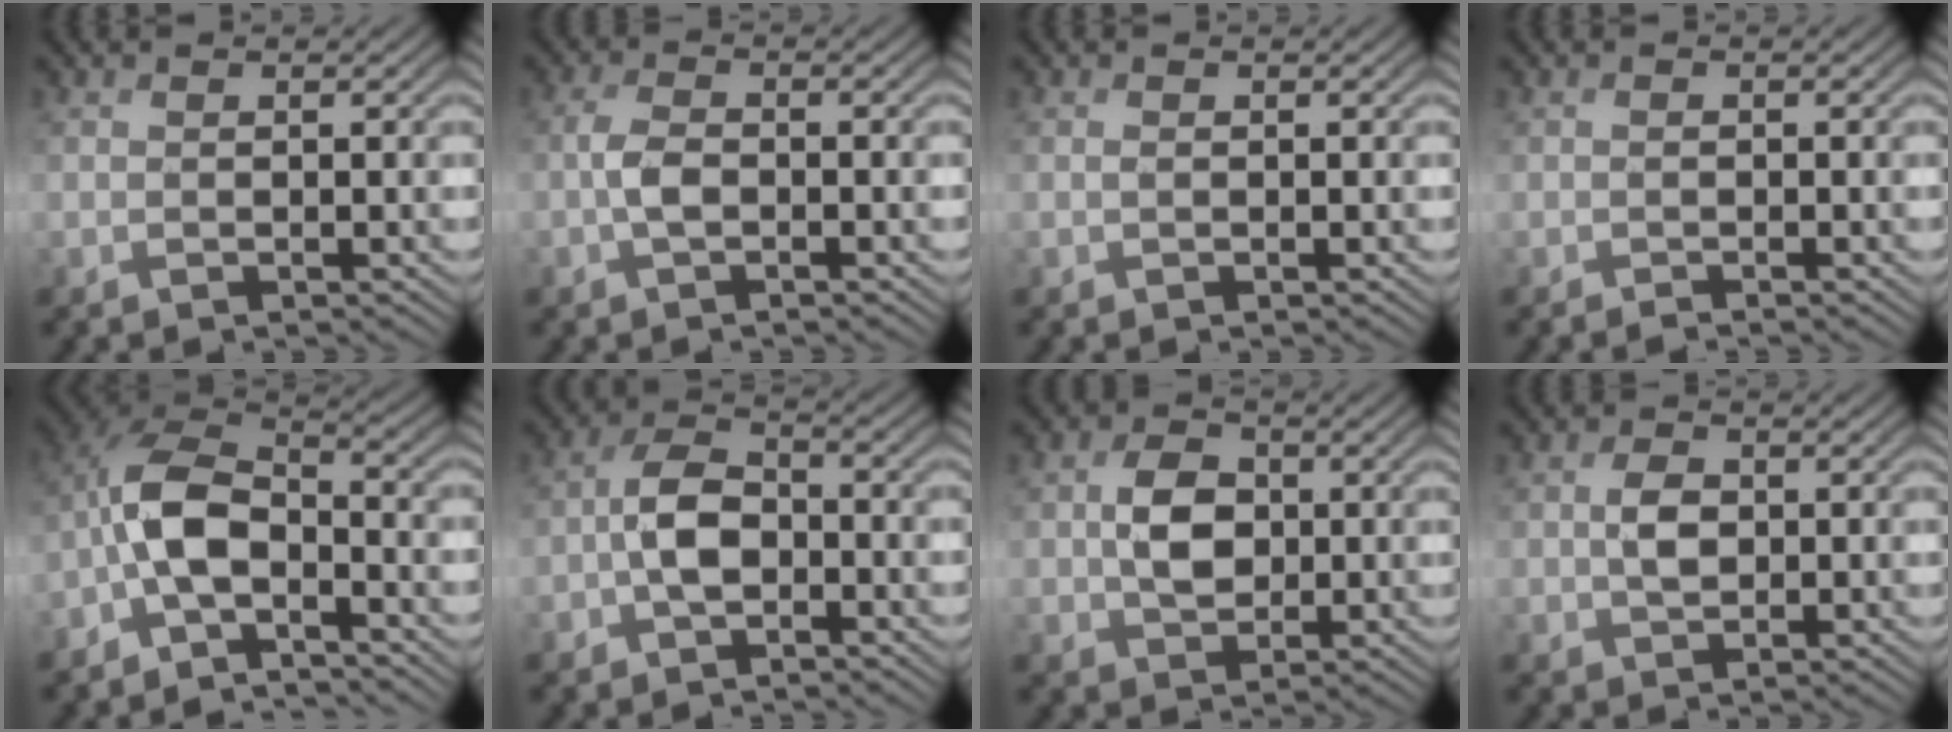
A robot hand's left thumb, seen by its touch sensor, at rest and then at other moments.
{"total": 2.6, "force": [-0.9, 1.1, 2.2], "torque": [-0.048, 0.005, -0.024]}
{"total": 0.0}
{"total": 0.7, "force": [-0.7, 0.0, 0.3], "torque": [-0.004, 0.000, -0.013]}
{"total": 7.8, "force": [-3.3, 3.6, 6.0], "torque": [-0.125, 0.016, -0.086]}
{"total": 5.1, "force": [-1.8, 3.0, 3.8], "torque": [-0.073, 0.011, -0.044]}
{"total": 4.7, "force": [0.1, 3.6, 3.1], "torque": [-0.064, -0.001, -0.002]}
{"total": 2.7, "force": [0.0, 1.9, 1.9], "torque": [-0.043, 0.000, 0.000]}